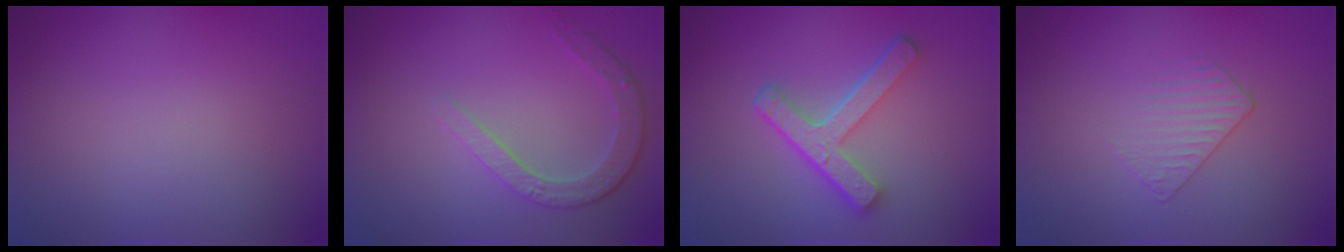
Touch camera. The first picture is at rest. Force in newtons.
{"total": 2.9, "press": 2.5, "slide": 1.6}
{"total": 5.0, "press": 3.7, "slide": 3.3}
{"total": 1.3, "press": 0.6, "slide": 1.1}